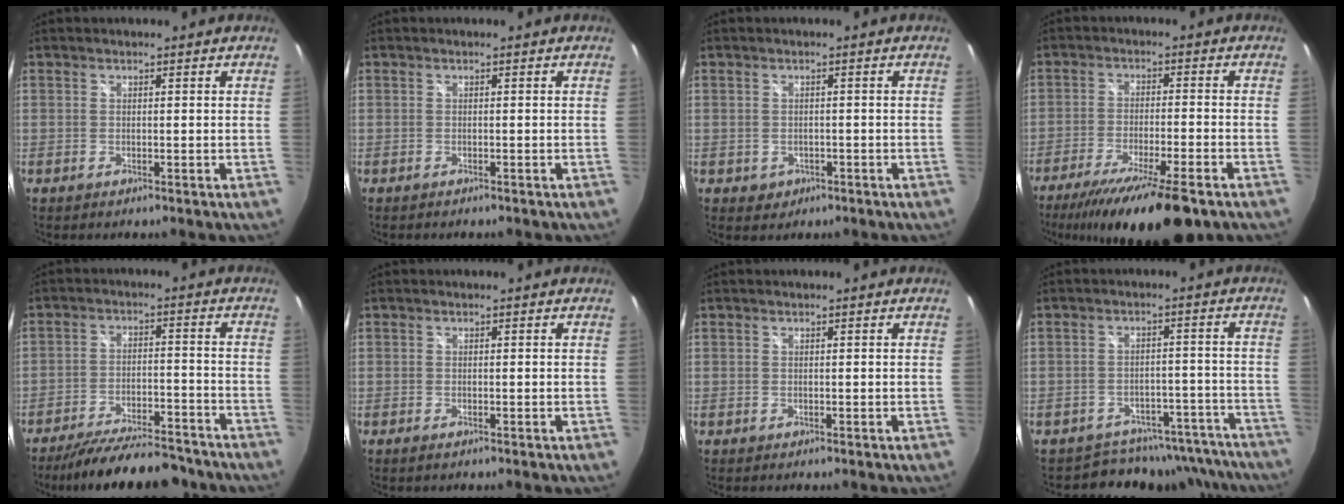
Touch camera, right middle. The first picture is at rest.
{"total": 0.9, "force": [-0.7, 0.4, 0.3], "torque": [-0.010, -0.003, -0.009]}
{"total": 2.5, "force": [-0.6, 2.3, 0.8], "torque": [-0.022, -0.001, -0.002]}
{"total": 16.1, "force": [-11.9, 1.8, 10.7], "torque": [-0.199, -0.040, -0.191]}
{"total": 17.4, "force": [-15.2, 3.9, 7.6], "torque": [-0.144, -0.012, -0.215]}
{"total": 0.6, "force": [-0.5, 0.1, 0.4], "torque": [-0.009, -0.003, -0.009]}
{"total": 0.0}
{"total": 14.7, "force": [-13.2, 6.1, 2.1], "torque": [-0.036, 0.032, -0.155]}